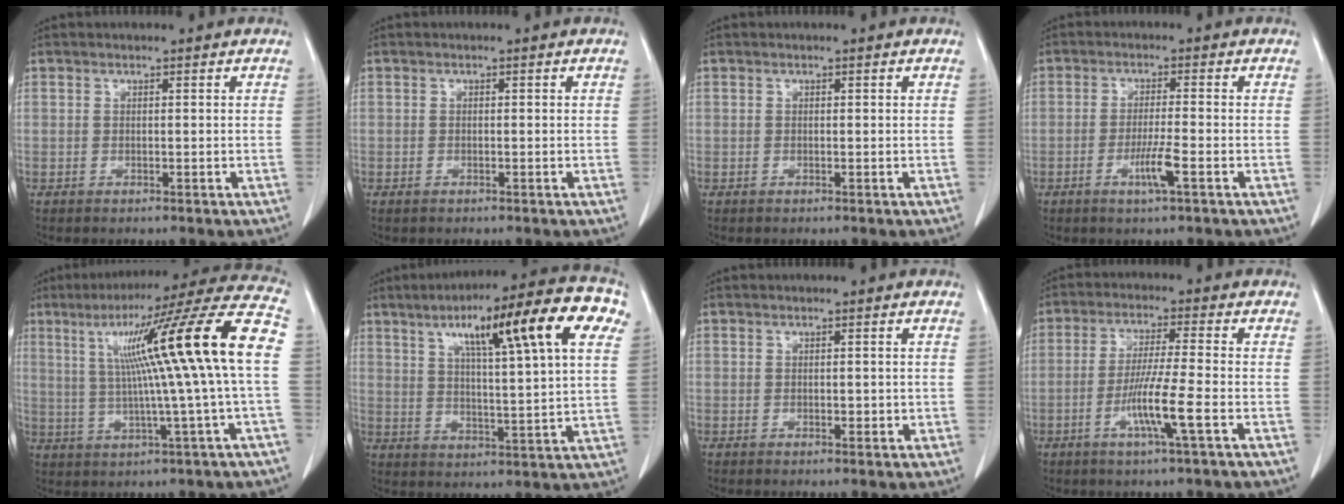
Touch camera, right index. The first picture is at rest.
{"total": 0.6, "force": [-0.5, 0.4, 0.3], "torque": [-0.006, 0.001, -0.006]}
{"total": 0.0}
{"total": 4.2, "force": [-1.9, -0.3, 3.8], "torque": [-0.073, -0.009, -0.036]}
{"total": 20.2, "force": [2.8, -1.4, 20.0], "torque": [-0.292, 0.033, 0.034]}
{"total": 19.8, "force": [8.2, 1.7, 17.9], "torque": [-0.263, 0.031, 0.116]}
{"total": 1.1, "force": [-0.1, 0.7, 0.8], "torque": [-0.009, 0.000, 0.001]}
{"total": 7.6, "force": [-2.7, -0.7, 7.1], "torque": [-0.134, -0.011, -0.054]}